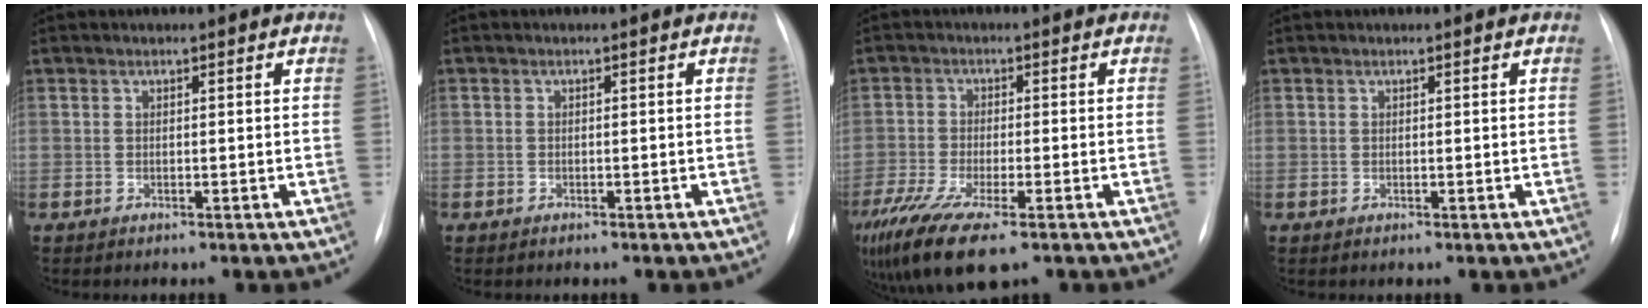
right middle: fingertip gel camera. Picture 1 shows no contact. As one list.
[{"total": 0.5, "force": [-0.3, 0.4, 0.0], "torque": [-0.006, 0.004, -0.006]}, {"total": 12.9, "force": [-8.3, 3.2, 9.4], "torque": [-0.198, -0.032, -0.141]}, {"total": 0.0}]